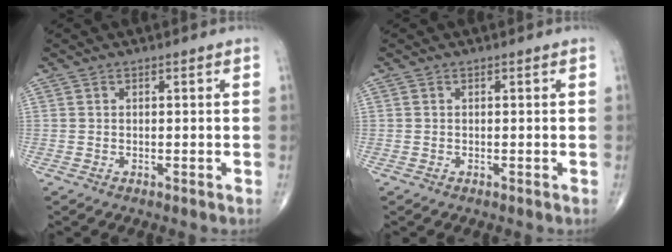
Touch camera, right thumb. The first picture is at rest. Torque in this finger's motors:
{"motor_torque": [-0.02, 0.18, 0.19, 0.13, 0.01]}